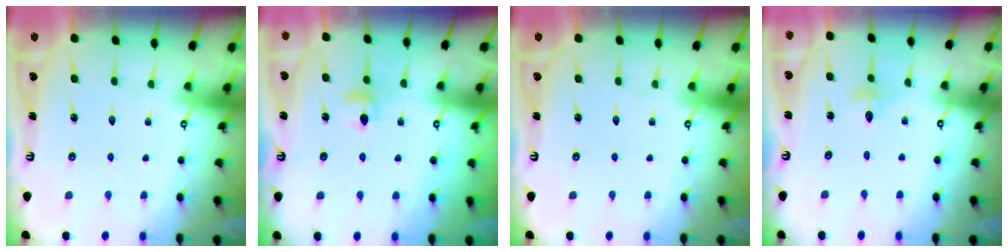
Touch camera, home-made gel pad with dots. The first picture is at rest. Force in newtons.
{"total": 5.1, "press": 5.1, "slide": 0.5}
{"total": 0.0}
{"total": 2.2, "press": 2.2, "slide": 0.2}